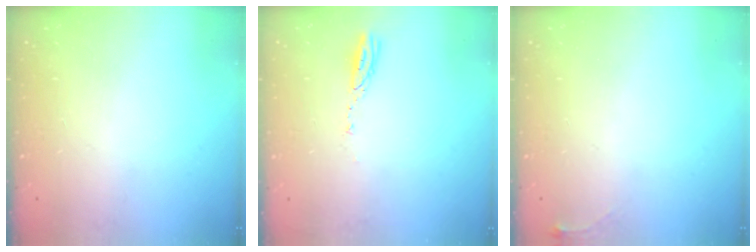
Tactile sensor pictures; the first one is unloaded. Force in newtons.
{"total": 3.5, "press": 3.4, "slide": 0.3}
{"total": 4.0, "press": 3.9, "slide": 0.6}